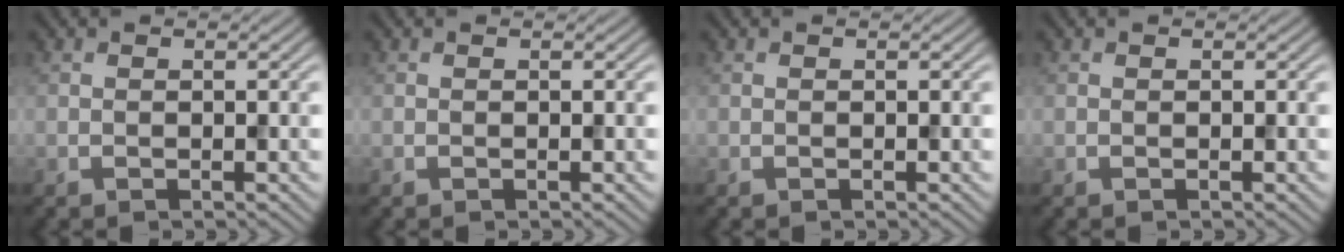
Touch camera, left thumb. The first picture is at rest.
{"total": 0.0}
{"total": 0.0}
{"total": 0.0}